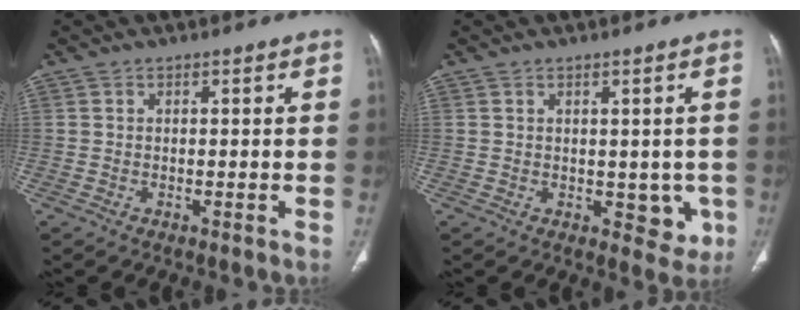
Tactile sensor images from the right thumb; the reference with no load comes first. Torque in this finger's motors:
{"motor_torque": [0.33, 0.96, -0.30, 0.08, -0.01]}